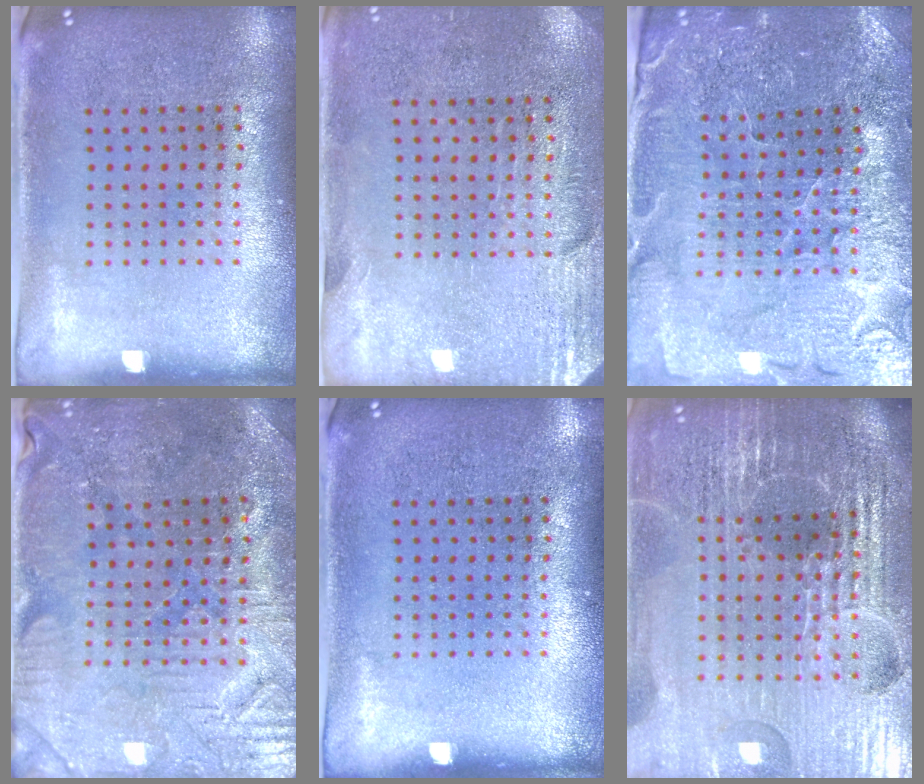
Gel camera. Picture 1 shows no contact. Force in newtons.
{"total": 2.8, "press": 2.4, "slide": 1.4}
{"total": 3.2, "press": 3.2, "slide": 0.1}
{"total": 1.7, "press": 1.6, "slide": 0.5}
{"total": 0.0}
{"total": 6.8, "press": 5.9, "slide": 3.3}